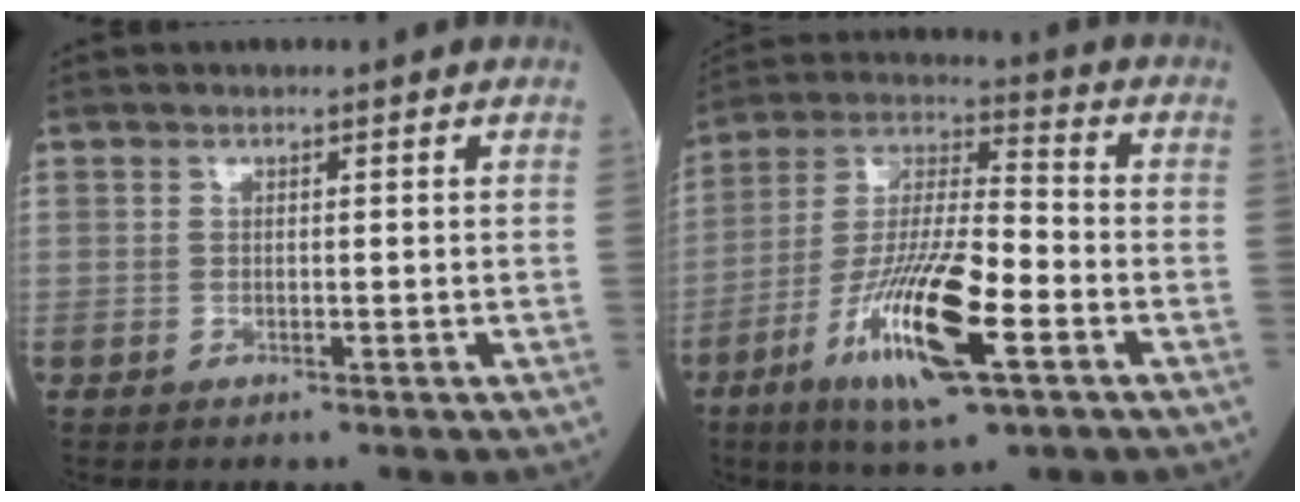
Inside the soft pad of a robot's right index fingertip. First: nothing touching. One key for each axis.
{"total": 16.8, "fx": -7.0, "fy": 2.9, "fz": 15.0, "tx": -0.296, "ty": -0.018, "tz": -0.125}